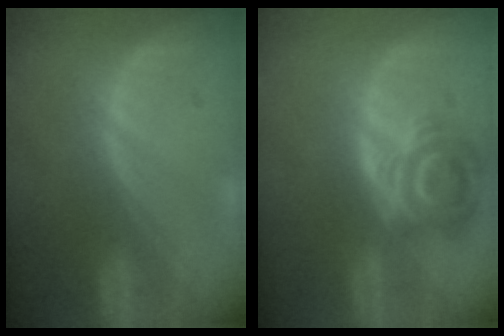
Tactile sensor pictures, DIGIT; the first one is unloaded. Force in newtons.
{"total": 6.1, "press": 6.1, "slide": 0.3}